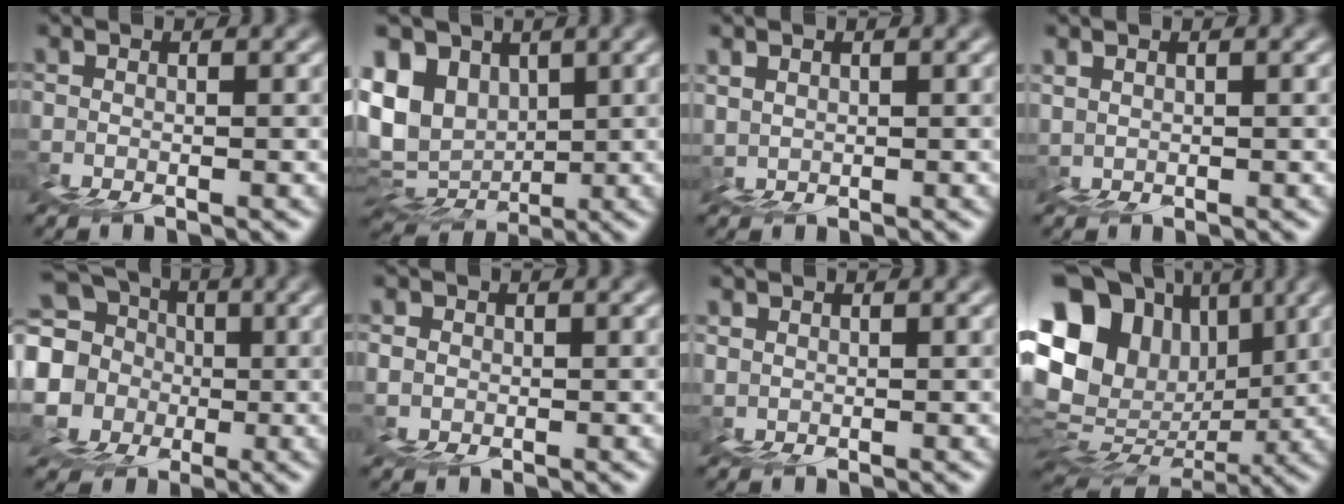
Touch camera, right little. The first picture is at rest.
{"total": 10.7, "force": [4.8, 7.9, 5.5], "torque": [-0.107, 0.036, 0.083]}
{"total": 1.3, "force": [1.1, 0.4, -0.5], "torque": [0.019, 0.003, 0.028]}
{"total": 1.0, "force": [0.9, 0.2, -0.5], "torque": [0.016, 0.003, 0.023]}
{"total": 14.3, "force": [1.8, 13.4, 4.8], "torque": [-0.137, 0.007, 0.003]}
{"total": 1.2, "force": [0.2, 1.2, 0.4], "torque": [-0.002, 0.004, 0.011]}
{"total": 1.0, "force": [0.6, 0.7, 0.0], "torque": [0.006, 0.005, 0.015]}
{"total": 19.8, "force": [6.9, 15.3, 10.6], "torque": [-0.218, 0.044, 0.135]}